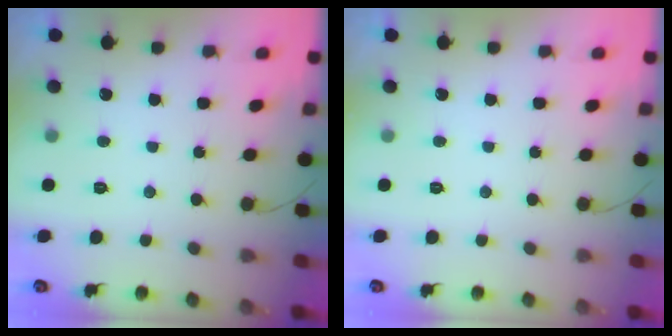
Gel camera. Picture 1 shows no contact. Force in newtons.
{"total": 0.0}